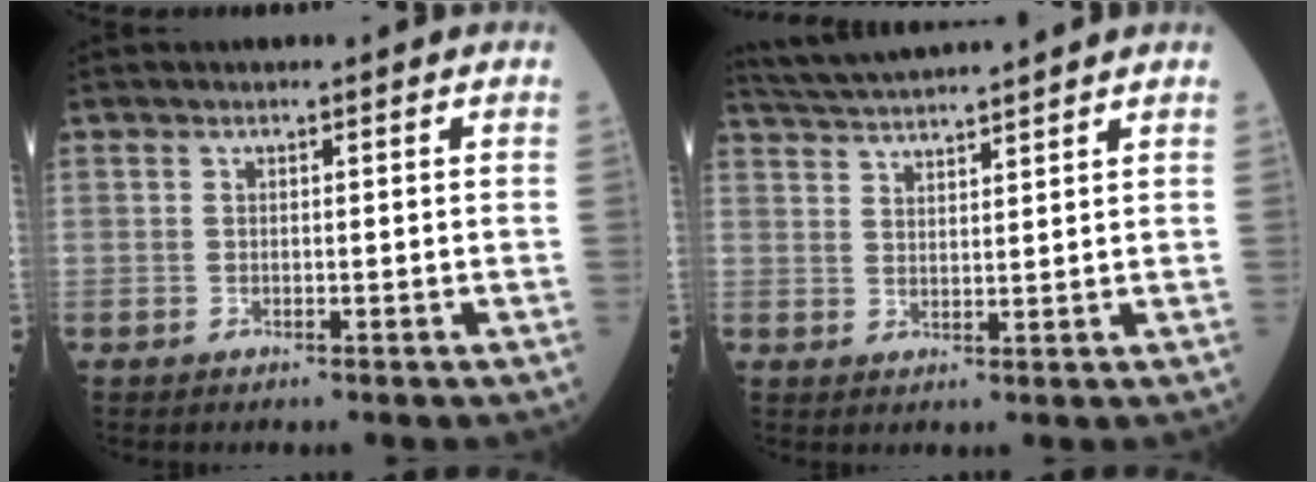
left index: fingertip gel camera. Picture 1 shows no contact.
{"total": 8.7, "force": [8.2, -1.4, 2.6], "torque": [-0.055, 0.024, 0.139]}